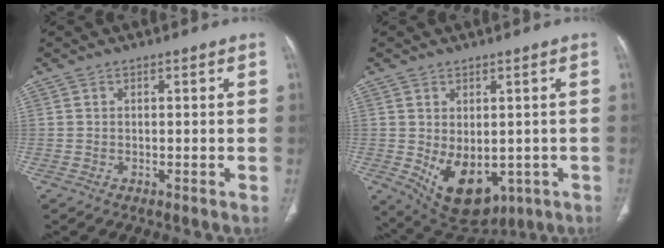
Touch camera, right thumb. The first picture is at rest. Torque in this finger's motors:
{"motor_torque": [-0.38, 0.72, 0.30, 0.25, 0.25]}